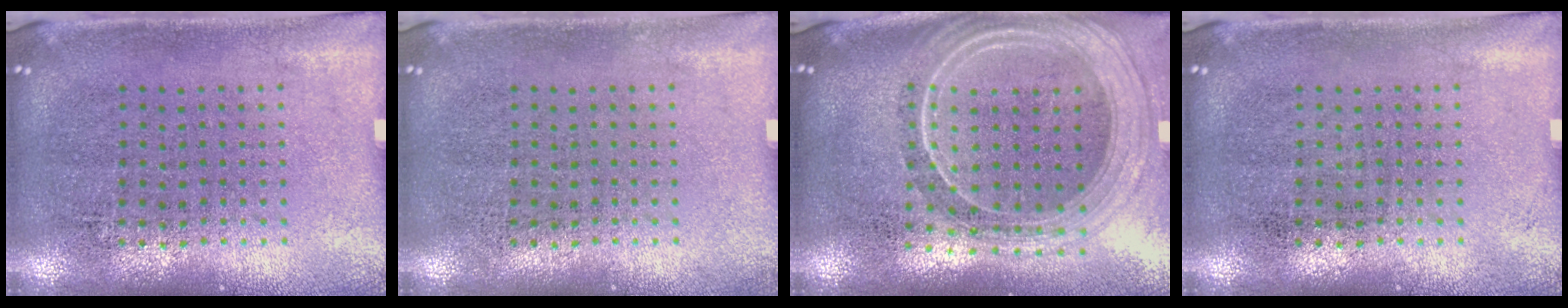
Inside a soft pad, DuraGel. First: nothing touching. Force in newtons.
{"total": 0.0}
{"total": 2.4, "press": 2.0, "slide": 1.2}
{"total": 0.0}